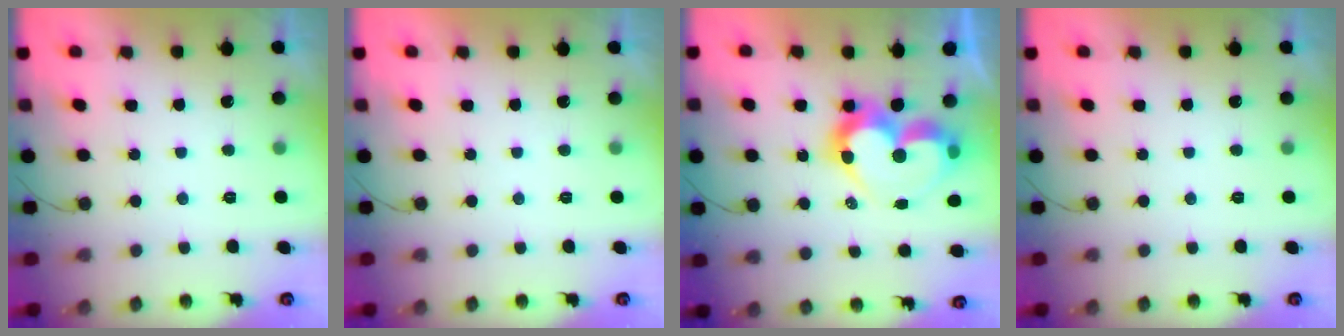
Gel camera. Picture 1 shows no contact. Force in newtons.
{"total": 2.0, "press": 2.0, "slide": 0.1}
{"total": 13.1, "press": 13.1, "slide": 1.3}
{"total": 0.0}